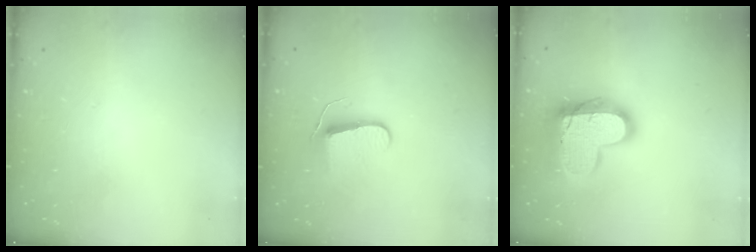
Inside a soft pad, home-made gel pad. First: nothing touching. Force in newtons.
{"total": 7.2, "press": 7.2, "slide": 0.7}
{"total": 18.5, "press": 18.5, "slide": 1.4}